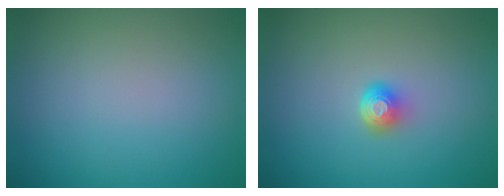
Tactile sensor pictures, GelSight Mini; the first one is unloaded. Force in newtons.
{"total": 2.0, "press": 1.3, "slide": 1.5}